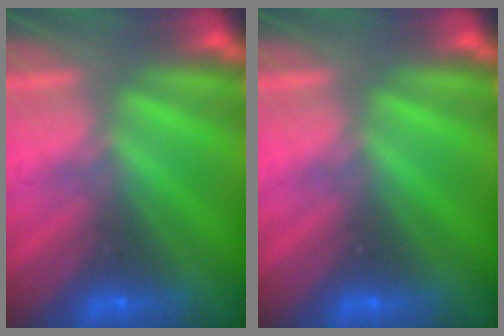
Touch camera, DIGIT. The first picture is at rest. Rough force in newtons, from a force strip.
{"total": 0.0}